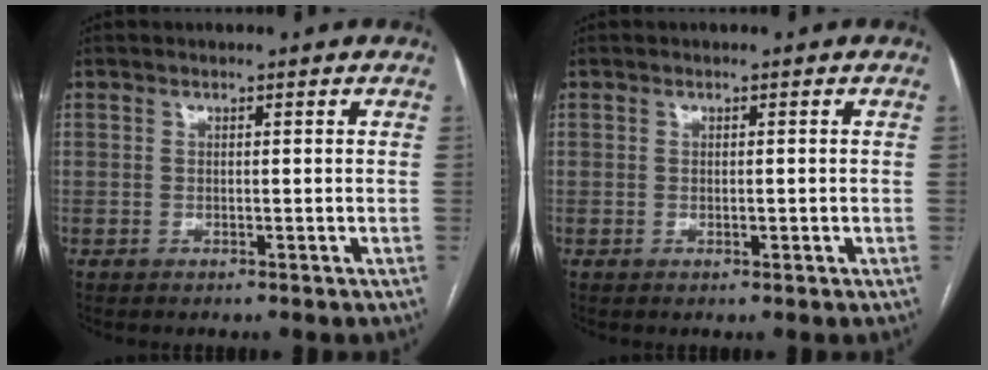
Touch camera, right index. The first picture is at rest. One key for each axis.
{"total": 0.8, "fx": -0.1, "fy": 0.3, "fz": 0.7, "tx": -0.013, "ty": -0.001, "tz": -0.001}